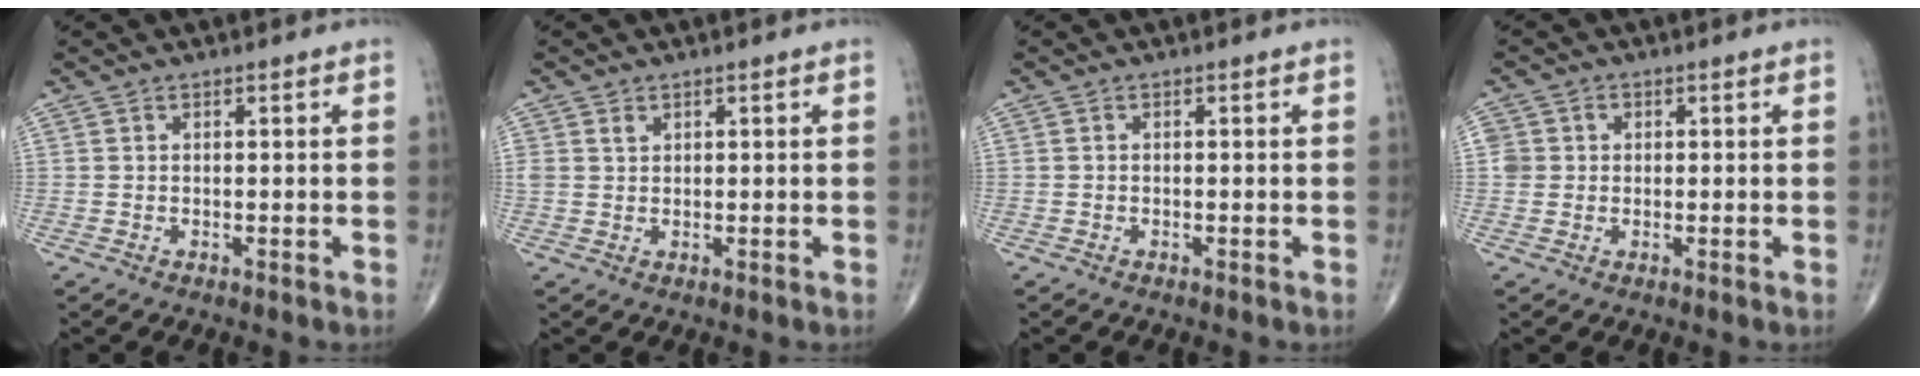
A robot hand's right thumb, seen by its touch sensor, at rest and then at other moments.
{"total": 1.6, "force": [0.9, 1.1, 0.6], "torque": [-0.006, -0.001, 0.018]}
{"total": 0.0}
{"total": 2.8, "force": [0.8, 2.3, 1.4], "torque": [-0.019, 0.005, 0.019]}